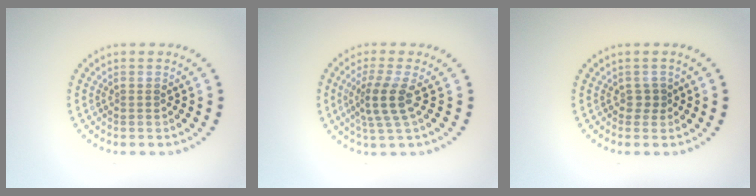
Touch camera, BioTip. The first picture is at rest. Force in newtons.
{"total": 3.2, "press": 2.4, "slide": 2.1}
{"total": 1.0, "press": 0.8, "slide": 0.5}